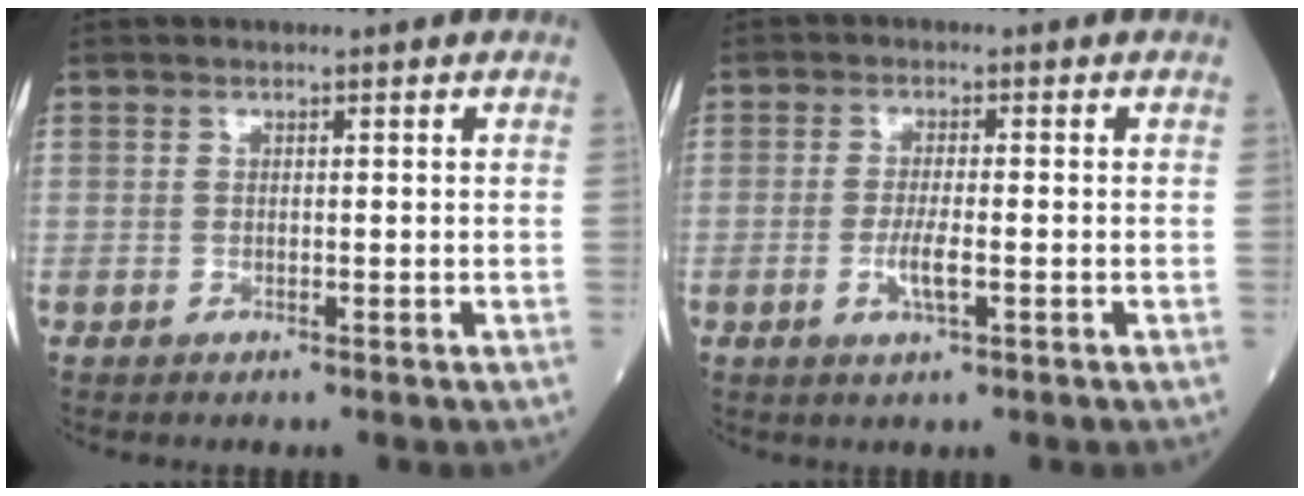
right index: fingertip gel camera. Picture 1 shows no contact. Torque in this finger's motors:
{"motor_torque": [0.16, -0.03, 0.30, 0.09]}